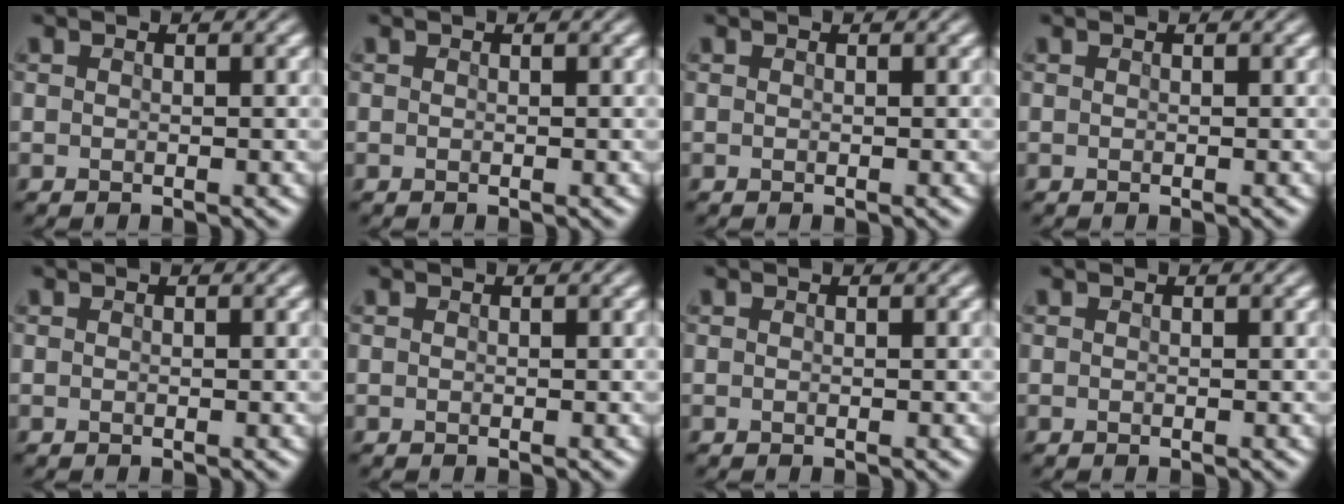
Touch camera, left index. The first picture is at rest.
{"total": 0.0}
{"total": 0.0}
{"total": 0.0}
{"total": 0.0}
{"total": 0.0}
{"total": 0.0}
{"total": 0.0}